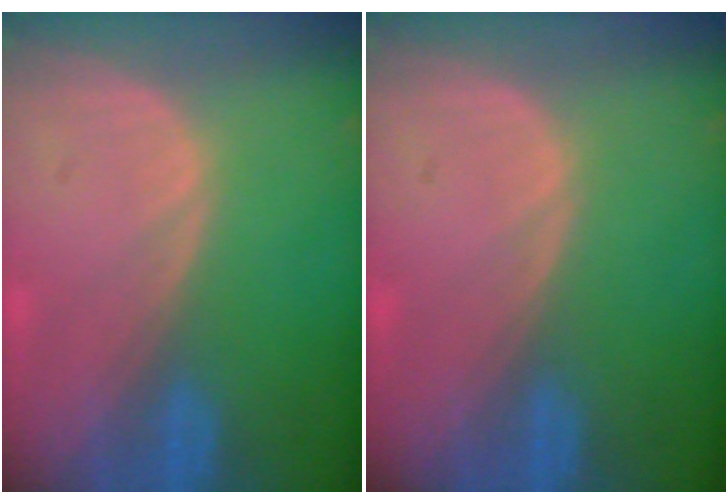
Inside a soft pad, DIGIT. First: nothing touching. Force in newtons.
{"total": 0.0}